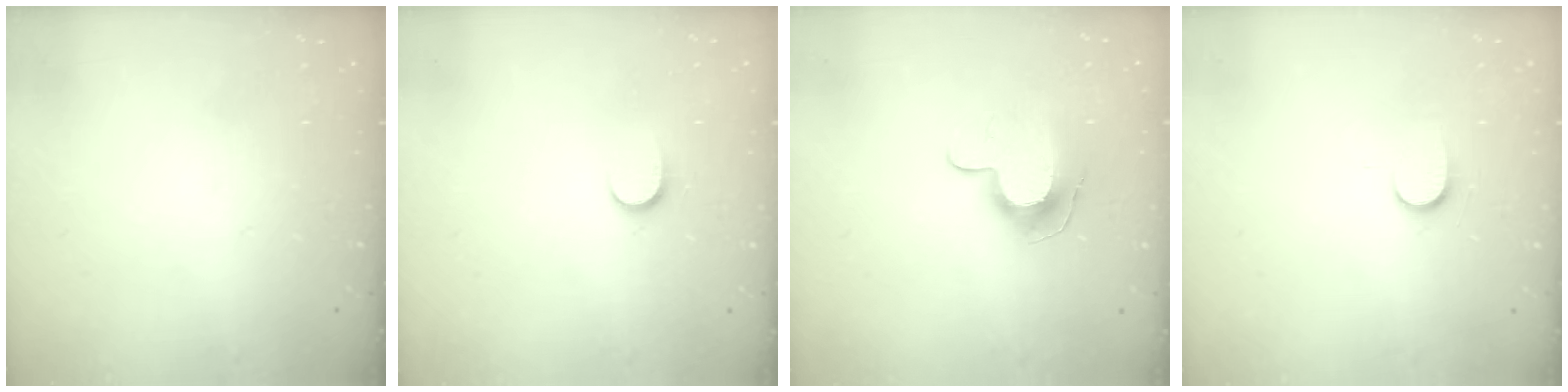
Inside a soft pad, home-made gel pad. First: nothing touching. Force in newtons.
{"total": 5.1, "press": 5.1, "slide": 0.5}
{"total": 10.3, "press": 10.3, "slide": 0.4}
{"total": 6.9, "press": 6.9, "slide": 0.8}